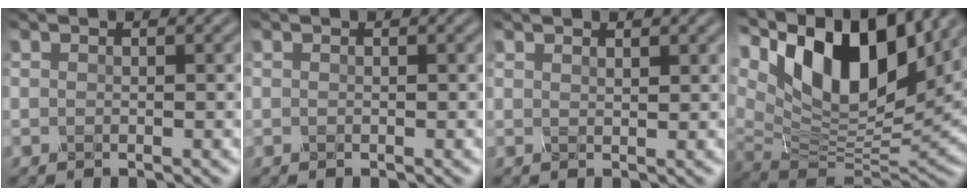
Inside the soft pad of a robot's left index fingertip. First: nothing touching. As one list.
[{"total": 0.0}, {"total": 0.9, "force": [0.8, 0.1, 0.3], "torque": [-0.007, 0.000, 0.014]}, {"total": 14.2, "force": [6.3, 6.8, 10.8], "torque": [-0.187, 0.020, 0.102]}]